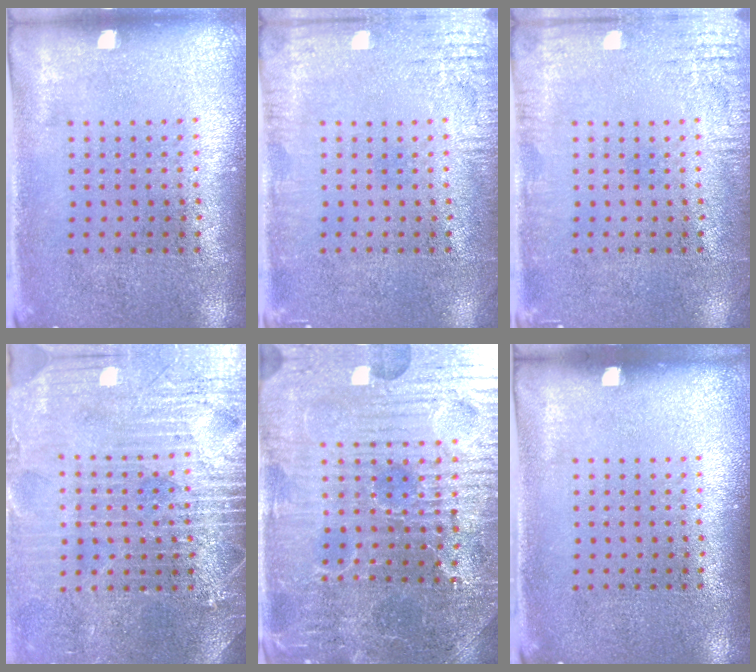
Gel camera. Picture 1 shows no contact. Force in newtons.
{"total": 2.5, "press": 2.5, "slide": 0.2}
{"total": 2.3, "press": 2.3, "slide": 0.3}
{"total": 4.0, "press": 3.6, "slide": 1.8}
{"total": 4.8, "press": 4.7, "slide": 1.0}
{"total": 0.0}